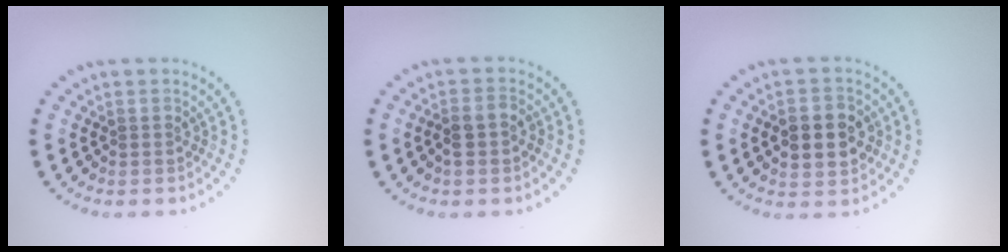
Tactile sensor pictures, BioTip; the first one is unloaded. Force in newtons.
{"total": 2.0, "press": 1.9, "slide": 0.5}
{"total": 4.7, "press": 4.7, "slide": 0.4}